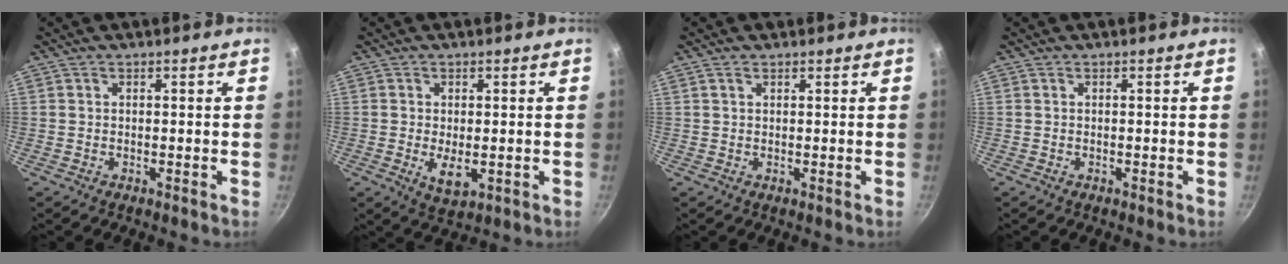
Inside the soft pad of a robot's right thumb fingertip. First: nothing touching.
{"total": 4.5, "force": [-0.6, 2.5, 3.7], "torque": [-0.061, -0.012, -0.001]}
{"total": 1.4, "force": [0.9, 0.8, 0.7], "torque": [-0.010, -0.001, 0.015]}
{"total": 0.0}